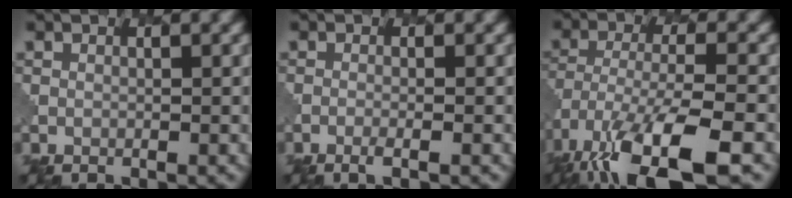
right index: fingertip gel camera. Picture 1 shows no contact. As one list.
[{"total": 1.4, "force": [-0.7, 0.3, 1.2], "torque": [-0.017, 0.001, -0.019]}, {"total": 12.0, "force": [-7.5, 4.0, 8.5], "torque": [-0.181, -0.029, -0.130]}]